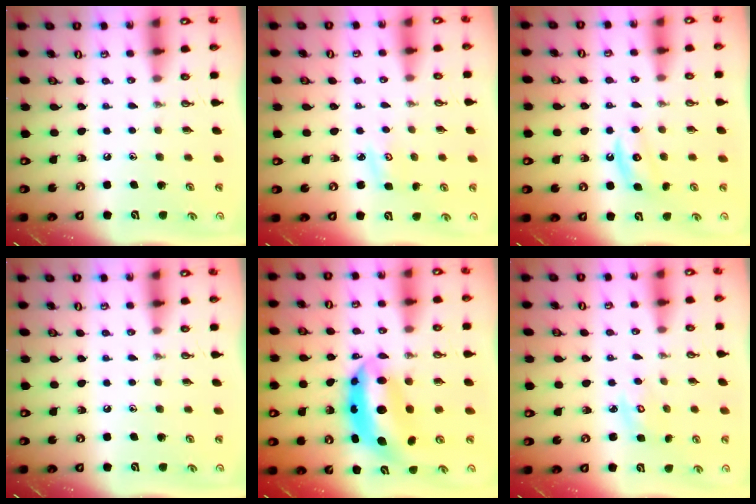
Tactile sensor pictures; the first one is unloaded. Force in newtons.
{"total": 3.5, "press": 3.4, "slide": 0.4}
{"total": 4.8, "press": 4.7, "slide": 0.8}
{"total": 0.0}
{"total": 9.4, "press": 9.4, "slide": 0.9}
{"total": 3.0, "press": 3.0, "slide": 0.1}